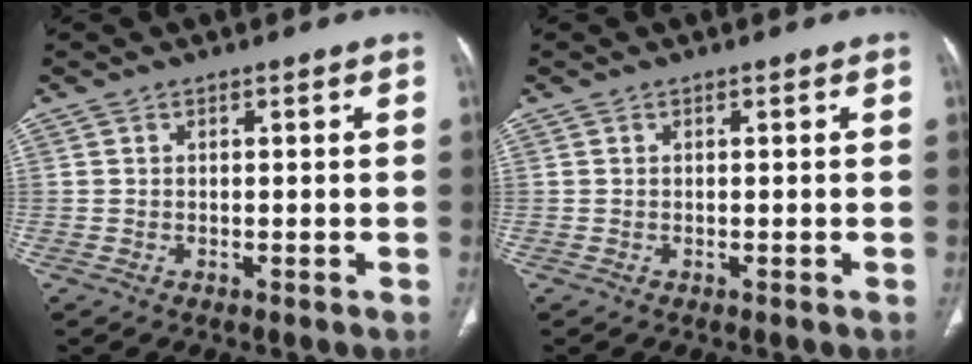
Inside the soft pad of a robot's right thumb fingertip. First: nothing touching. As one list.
[{"total": 0.0}]